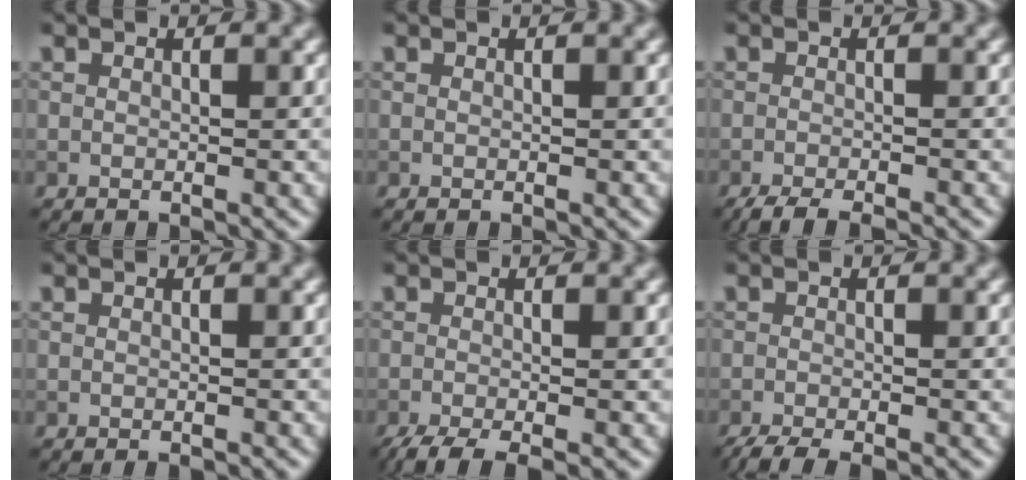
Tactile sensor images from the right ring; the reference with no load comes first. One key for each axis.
{"total": 0.0}
{"total": 3.5, "fx": -2.7, "fy": 0.6, "fz": 2.1, "tx": -0.029, "ty": -0.005, "tz": -0.052}
{"total": 0.6, "fx": -0.5, "fy": 0.1, "fz": 0.3, "tx": -0.002, "ty": 0.000, "tz": -0.007}
{"total": 4.0, "fx": -2.6, "fy": 1.0, "fz": 2.9, "tx": -0.044, "ty": -0.010, "tz": -0.051}
{"total": 3.3, "fx": -2.5, "fy": 0.6, "fz": 2.0, "tx": -0.030, "ty": -0.007, "tz": -0.051}